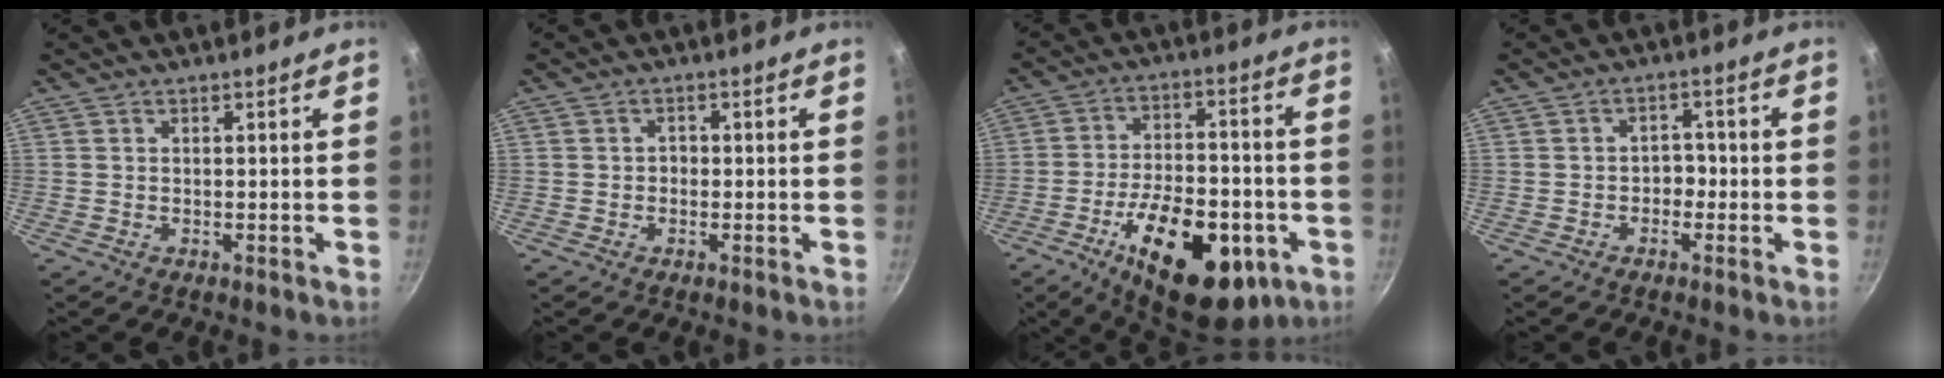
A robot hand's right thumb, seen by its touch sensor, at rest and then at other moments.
{"total": 1.5, "force": [-0.4, 1.3, 0.6], "torque": [-0.003, 0.004, -0.009]}
{"total": 22.4, "force": [-8.9, 11.1, 17.2], "torque": [-0.231, 0.029, -0.125]}
{"total": 2.7, "force": [-1.1, 2.1, 1.3], "torque": [0.010, 0.018, -0.020]}